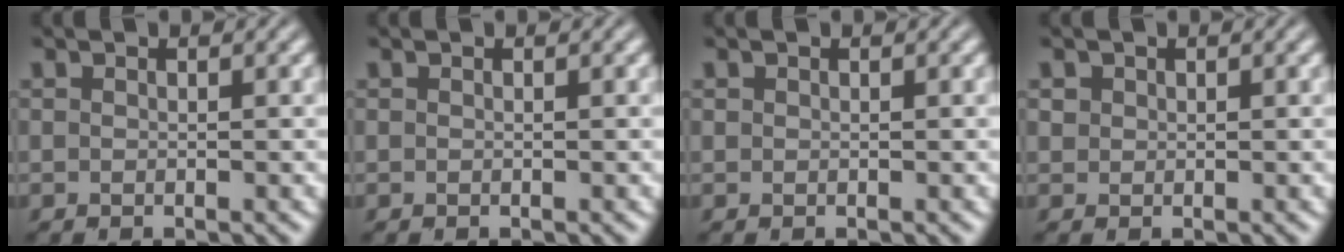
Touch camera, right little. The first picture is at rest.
{"total": 0.0}
{"total": 0.0}
{"total": 0.6, "force": [0.2, 0.6, 0.1], "torque": [0.002, -0.002, 0.005]}